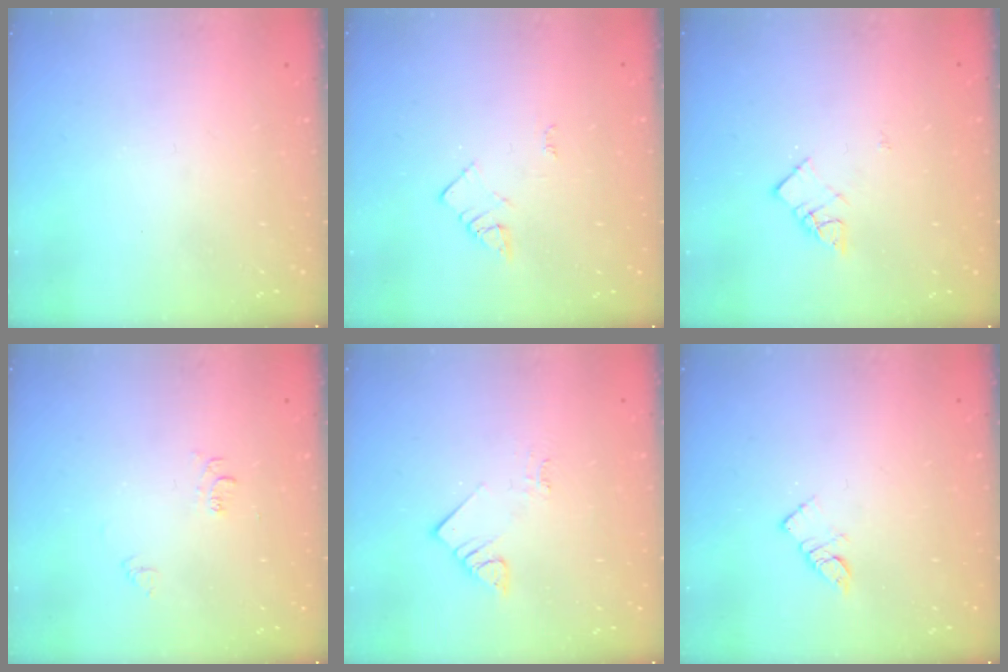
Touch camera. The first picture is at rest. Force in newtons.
{"total": 2.3, "press": 2.3, "slide": 0.3}
{"total": 5.9, "press": 5.9, "slide": 0.4}
{"total": 3.9, "press": 3.9, "slide": 0.6}
{"total": 3.6, "press": 3.6, "slide": 0.5}
{"total": 5.0, "press": 4.9, "slide": 0.6}